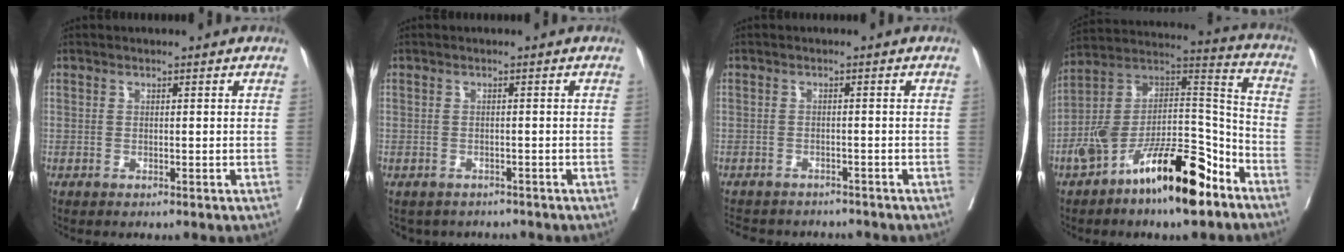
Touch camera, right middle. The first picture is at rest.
{"total": 4.0, "force": [-3.6, 1.8, 0.1], "torque": [-0.003, 0.000, -0.044]}
{"total": 9.4, "force": [-8.7, 2.9, 2.3], "torque": [-0.051, -0.001, -0.108]}
{"total": 19.1, "force": [-11.7, 5.3, 14.2], "torque": [-0.257, 0.024, -0.202]}